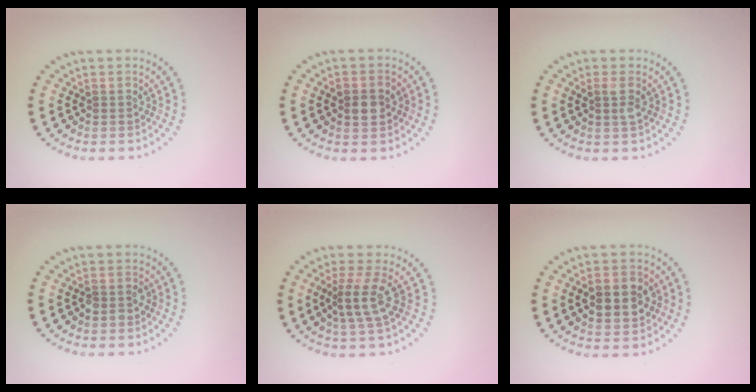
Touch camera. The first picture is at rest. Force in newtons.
{"total": 2.5, "press": 2.5, "slide": 0.3}
{"total": 1.2, "press": 1.1, "slide": 0.4}
{"total": 1.0, "press": 1.0, "slide": 0.3}
{"total": 3.0, "press": 2.2, "slide": 2.0}
{"total": 4.5, "press": 4.5, "slide": 0.1}